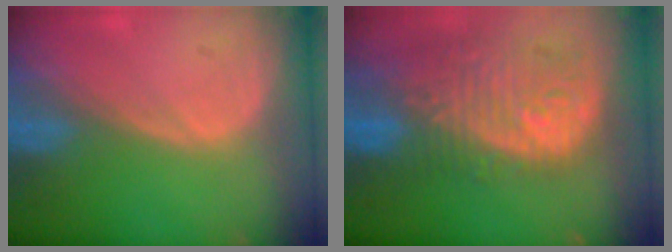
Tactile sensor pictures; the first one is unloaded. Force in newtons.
{"total": 12.0, "press": 10.7, "slide": 5.5}